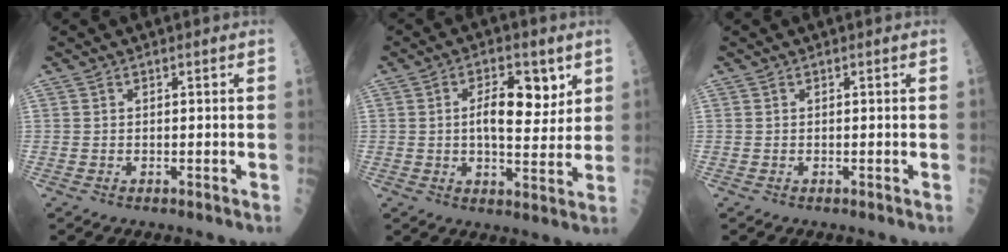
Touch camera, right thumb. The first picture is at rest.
{"total": 9.3, "force": [2.7, 4.3, 7.8], "torque": [-0.093, -0.012, 0.040]}
{"total": 0.0}